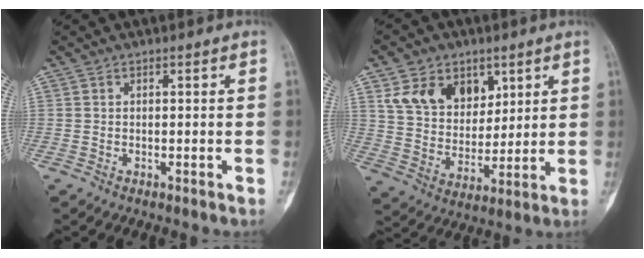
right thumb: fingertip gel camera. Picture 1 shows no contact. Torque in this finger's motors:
{"motor_torque": [-0.70, 2.04, 0.45, -0.22, 0.31]}